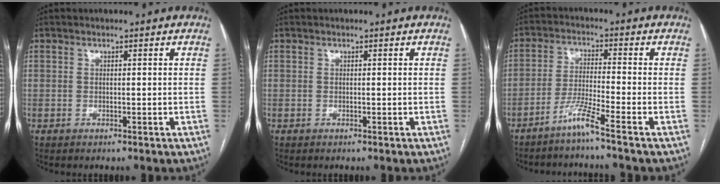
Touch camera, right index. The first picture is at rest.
{"total": 0.0}
{"total": 5.0, "force": [-3.8, -1.4, 2.9], "torque": [-0.065, -0.014, -0.083]}